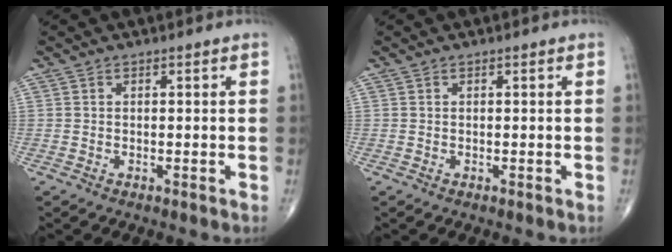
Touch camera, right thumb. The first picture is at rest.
{"total": 0.0}